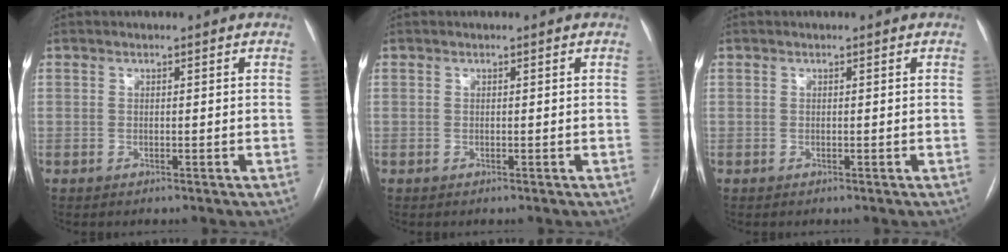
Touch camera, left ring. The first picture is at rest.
{"total": 0.0}
{"total": 0.0}